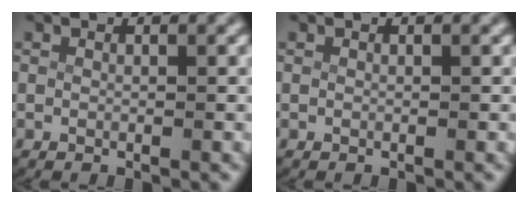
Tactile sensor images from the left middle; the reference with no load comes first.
{"total": 0.0}